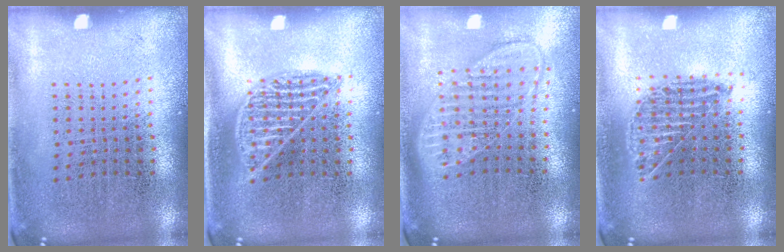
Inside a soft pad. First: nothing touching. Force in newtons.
{"total": 1.0, "press": 0.9, "slide": 0.3}
{"total": 1.9, "press": 1.6, "slide": 1.1}
{"total": 1.0, "press": 0.9, "slide": 0.3}